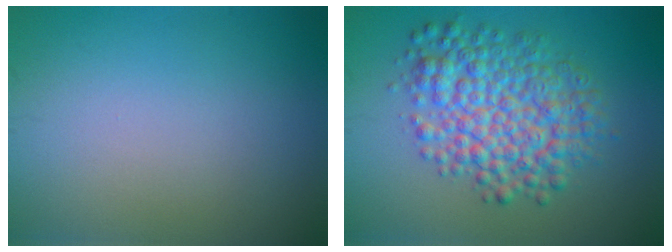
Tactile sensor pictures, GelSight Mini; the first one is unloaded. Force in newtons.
{"total": 7.5, "press": 7.5, "slide": 0.1}